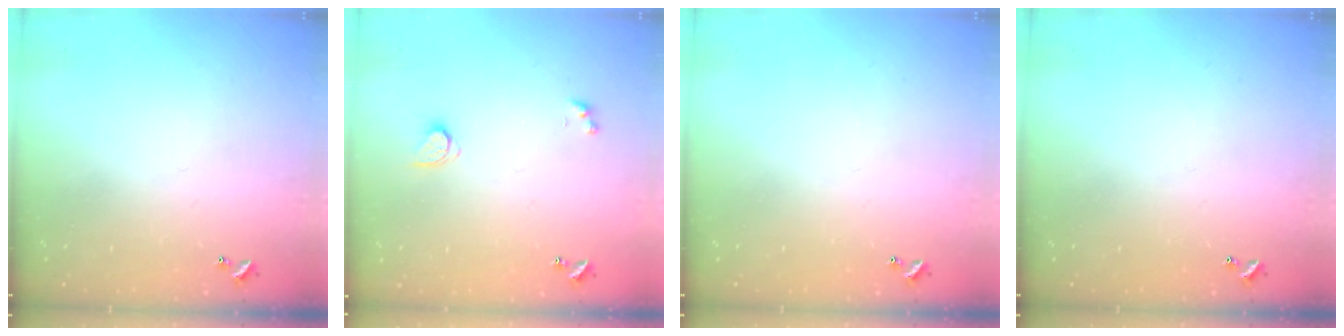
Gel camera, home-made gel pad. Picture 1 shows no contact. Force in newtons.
{"total": 2.6, "press": 2.6, "slide": 0.3}
{"total": 0.0}
{"total": 0.0}